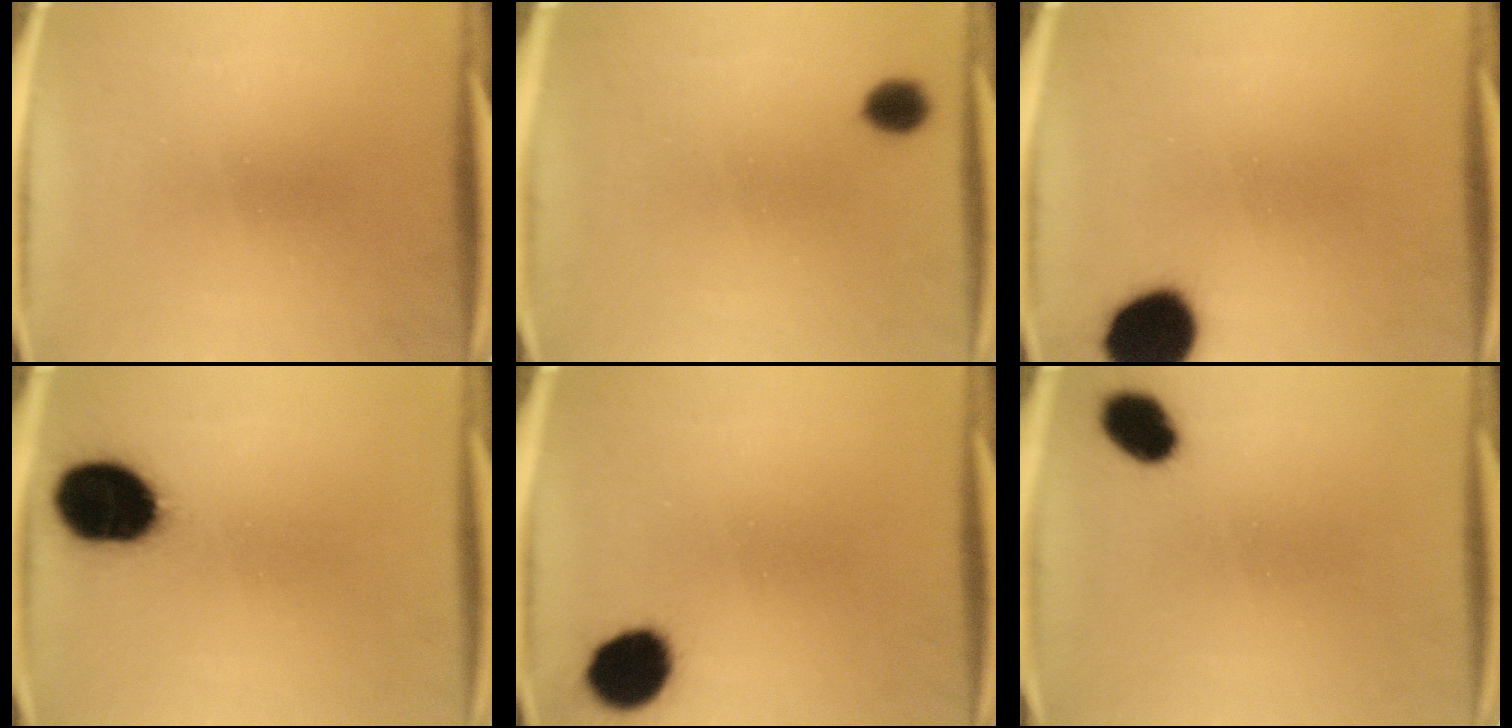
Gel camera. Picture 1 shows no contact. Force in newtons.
{"total": 4.2}
{"total": 14.2}
{"total": 17.6}
{"total": 6.6}
{"total": 7.0}